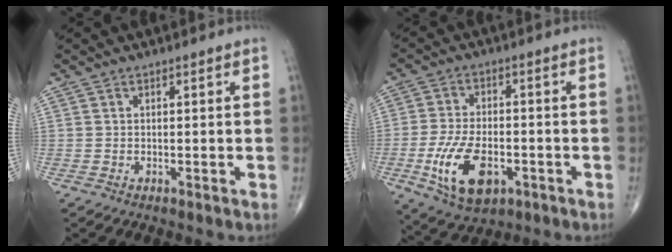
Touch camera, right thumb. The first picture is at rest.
{"total": 12.9, "force": [-4.3, 7.0, 10.0], "torque": [-0.180, 0.004, -0.070]}